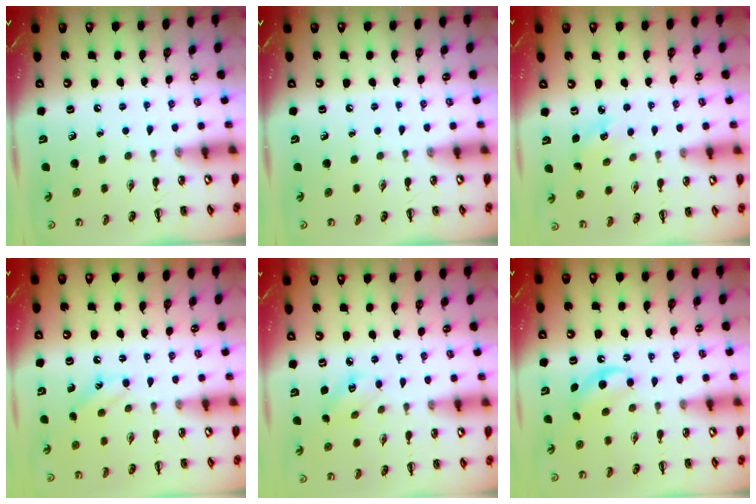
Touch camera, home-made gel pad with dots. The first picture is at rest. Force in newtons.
{"total": 0.0}
{"total": 4.0, "press": 3.8, "slide": 1.1}
{"total": 7.5, "press": 7.2, "slide": 1.9}
{"total": 3.4, "press": 3.3, "slide": 0.9}
{"total": 5.5, "press": 5.3, "slide": 1.6}